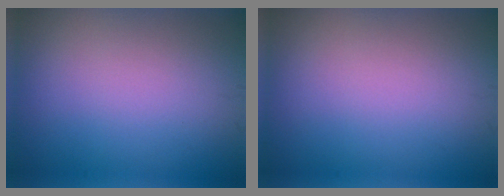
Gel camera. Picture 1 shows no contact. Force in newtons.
{"total": 0.0}